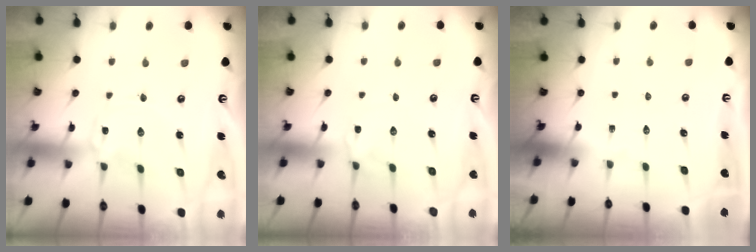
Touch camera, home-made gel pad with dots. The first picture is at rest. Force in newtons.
{"total": 1.9, "press": 1.9, "slide": 0.4}
{"total": 0.0}